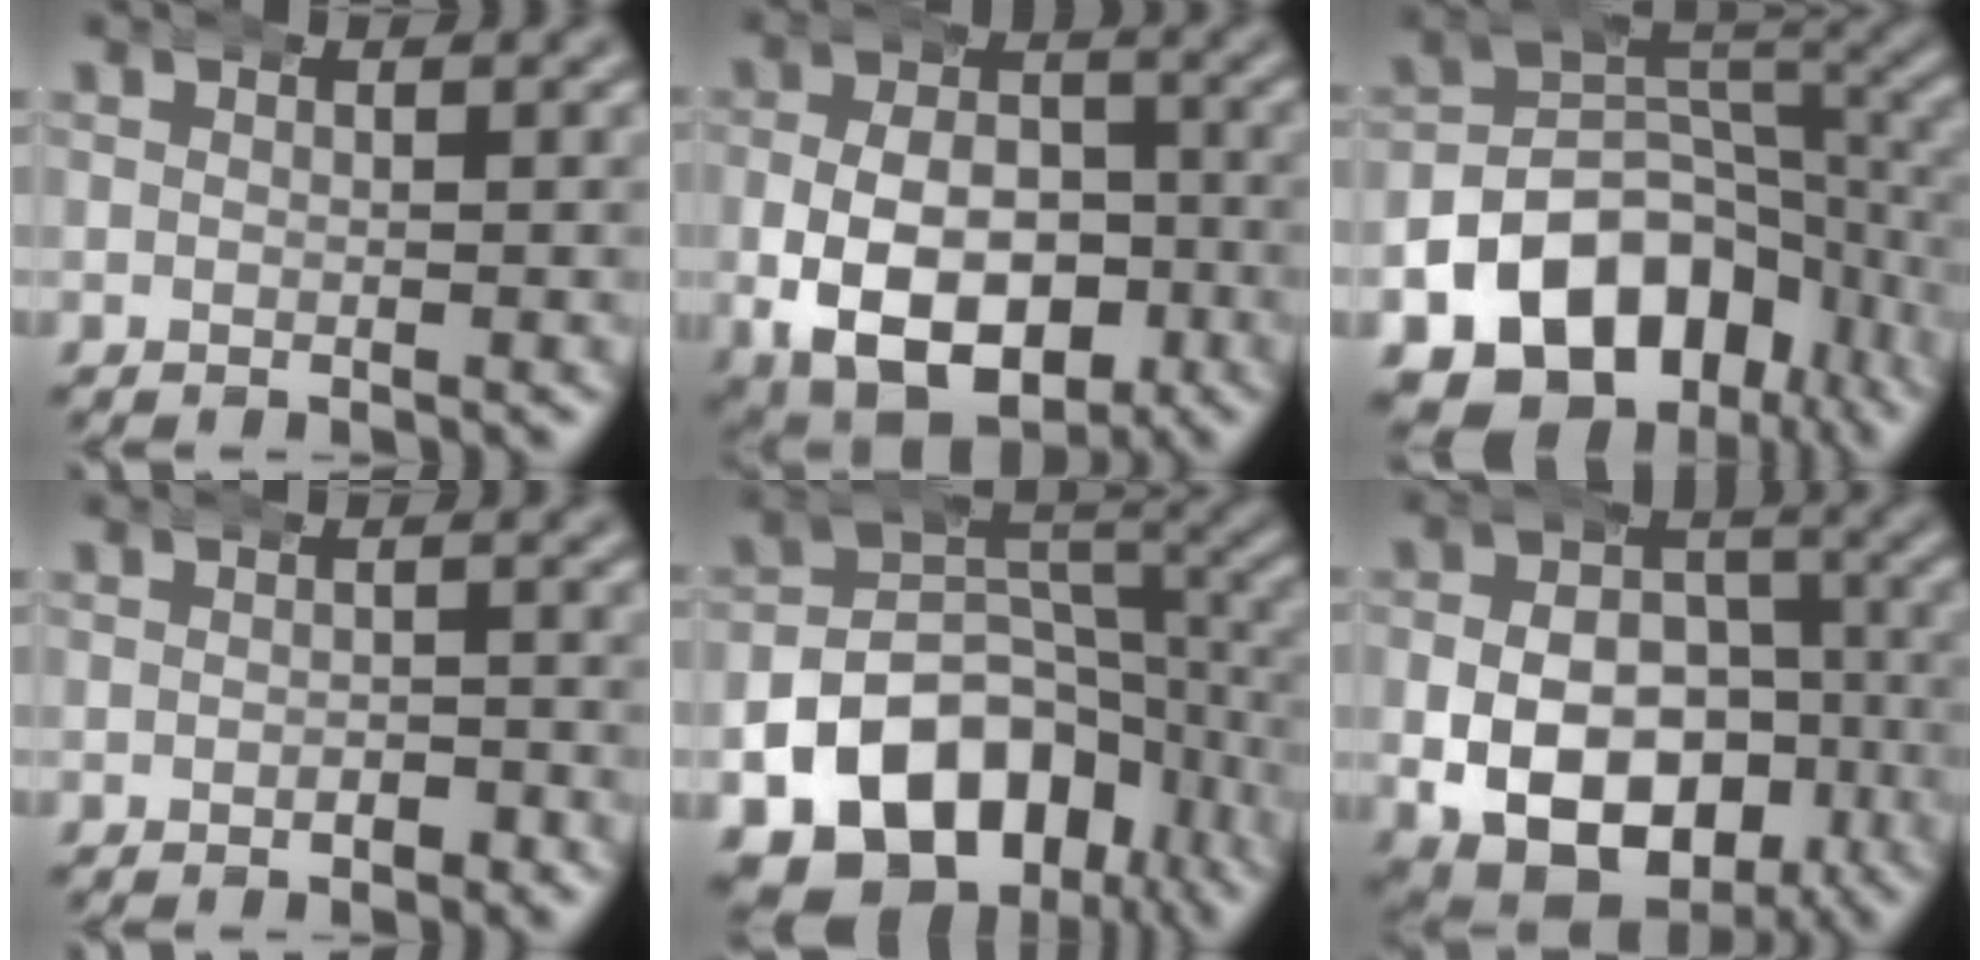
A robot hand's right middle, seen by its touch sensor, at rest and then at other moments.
{"total": 13.0, "force": [-4.3, 9.4, 7.9], "torque": [-0.152, -0.053, -0.047]}
{"total": 19.0, "force": [-8.1, 14.7, 9.0], "torque": [-0.167, -0.060, -0.120]}
{"total": 1.0, "force": [-0.7, 0.6, 0.4], "torque": [-0.003, -0.001, -0.012]}
{"total": 21.1, "force": [-9.0, 16.8, 9.2], "torque": [-0.186, -0.060, -0.141]}
{"total": 14.3, "force": [-4.3, 11.2, 7.8], "torque": [-0.141, -0.045, -0.055]}